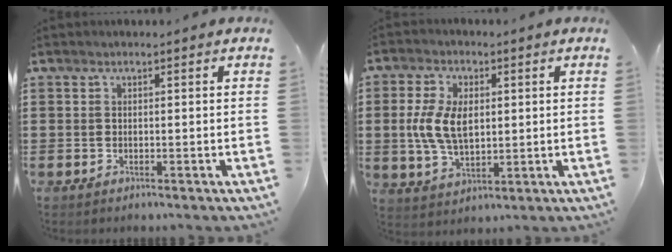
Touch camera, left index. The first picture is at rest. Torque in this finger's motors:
{"motor_torque": [1.11, 1.03, 0.45, 0.18]}